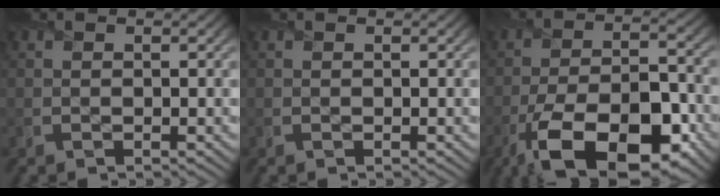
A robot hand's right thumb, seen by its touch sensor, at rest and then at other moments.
{"total": 0.0}
{"total": 14.7, "force": [-8.4, 5.7, 10.6], "torque": [-0.191, -0.005, -0.150]}